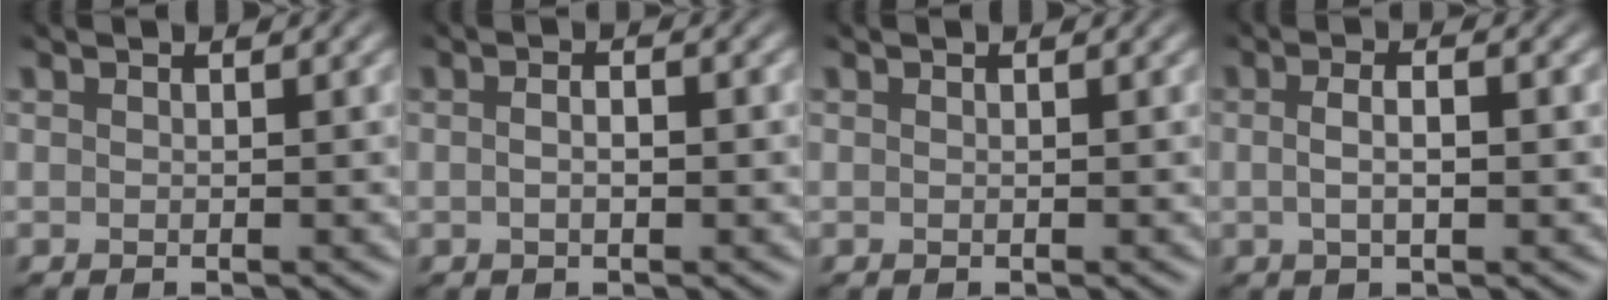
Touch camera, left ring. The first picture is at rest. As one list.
[{"total": 1.6, "force": [-0.9, 0.4, 1.2], "torque": [-0.018, -0.008, -0.008]}, {"total": 0.0}, {"total": 2.4, "force": [-1.1, 0.5, 2.1], "torque": [-0.037, -0.005, -0.012]}]